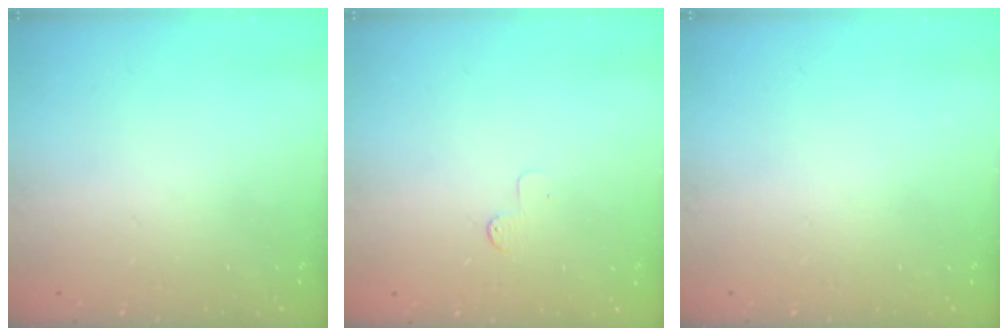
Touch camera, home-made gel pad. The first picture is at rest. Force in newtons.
{"total": 2.6, "press": 2.6, "slide": 0.3}
{"total": 0.0}